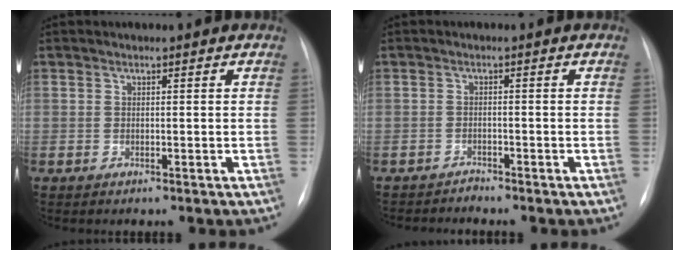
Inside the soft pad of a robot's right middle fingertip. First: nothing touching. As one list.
[{"total": 1.4, "force": [-1.3, 0.0, -0.5], "torque": [0.019, -0.006, -0.022]}]